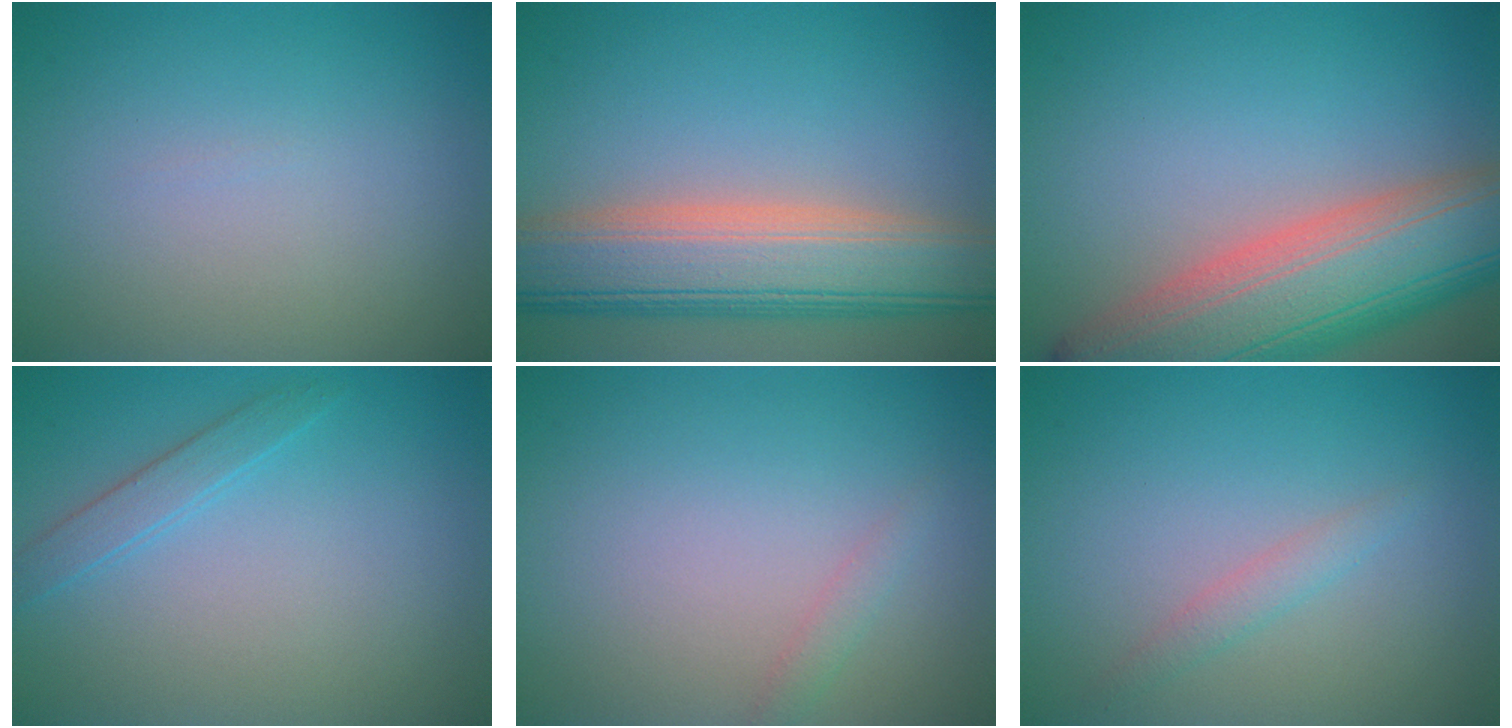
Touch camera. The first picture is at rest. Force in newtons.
{"total": 9.5, "press": 9.5, "slide": 0.6}
{"total": 12.9, "press": 12.9, "slide": 0.6}
{"total": 1.6, "press": 1.6, "slide": 0.0}
{"total": 0.9, "press": 0.9, "slide": 0.0}
{"total": 2.0, "press": 2.0, "slide": 0.2}